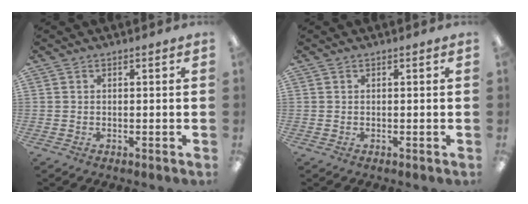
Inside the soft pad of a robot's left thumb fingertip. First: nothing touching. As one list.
[{"total": 0.0}]